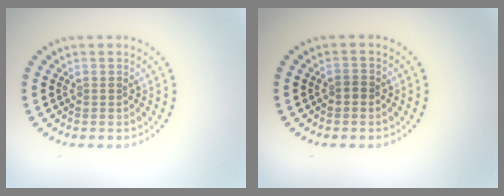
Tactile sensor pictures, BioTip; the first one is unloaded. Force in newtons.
{"total": 0.7, "press": 0.7, "slide": 0.2}